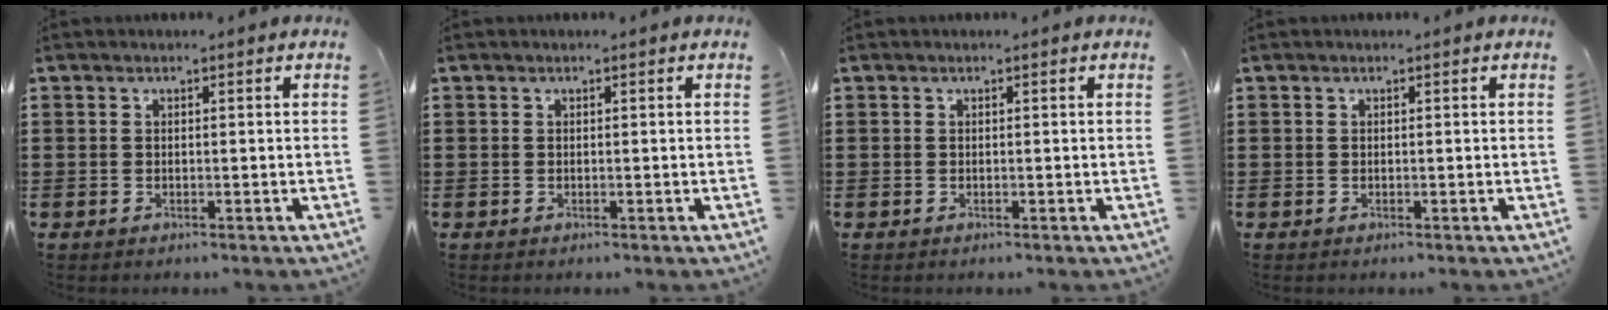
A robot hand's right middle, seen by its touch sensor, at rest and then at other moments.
{"total": 0.0}
{"total": 0.0}
{"total": 0.0}